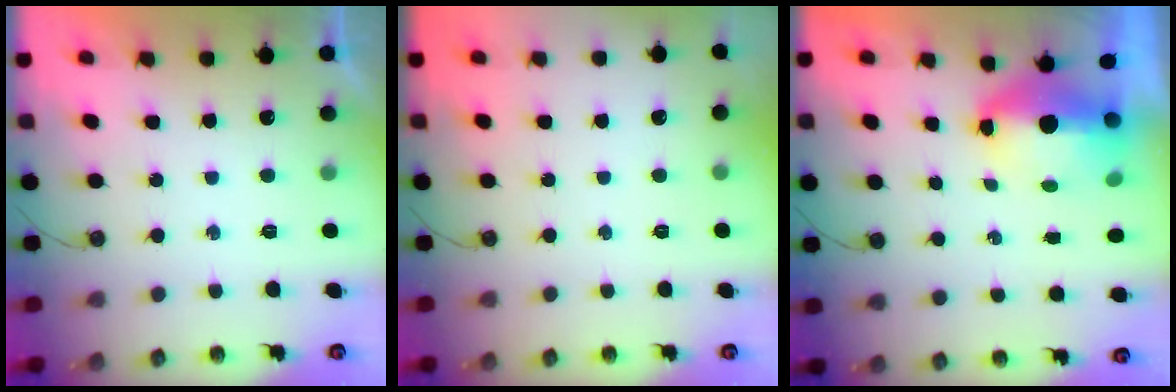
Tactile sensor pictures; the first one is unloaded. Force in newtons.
{"total": 0.0}
{"total": 10.9, "press": 8.9, "slide": 6.3}